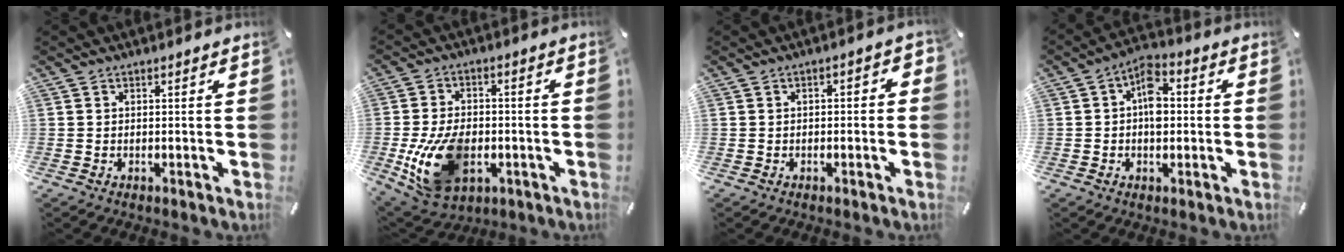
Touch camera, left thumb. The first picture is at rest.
{"total": 15.8, "force": [-3.5, 10.5, 11.3], "torque": [-0.240, 0.004, -0.062]}
{"total": 2.1, "force": [-1.2, 1.1, 1.4], "torque": [-0.023, 0.011, -0.025]}
{"total": 6.9, "force": [-0.2, 4.5, 5.3], "torque": [-0.065, 0.005, -0.007]}